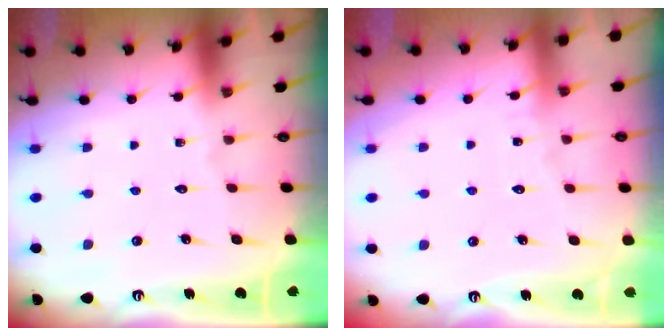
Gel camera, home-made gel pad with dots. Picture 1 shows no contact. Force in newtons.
{"total": 2.5, "press": 2.5, "slide": 0.2}